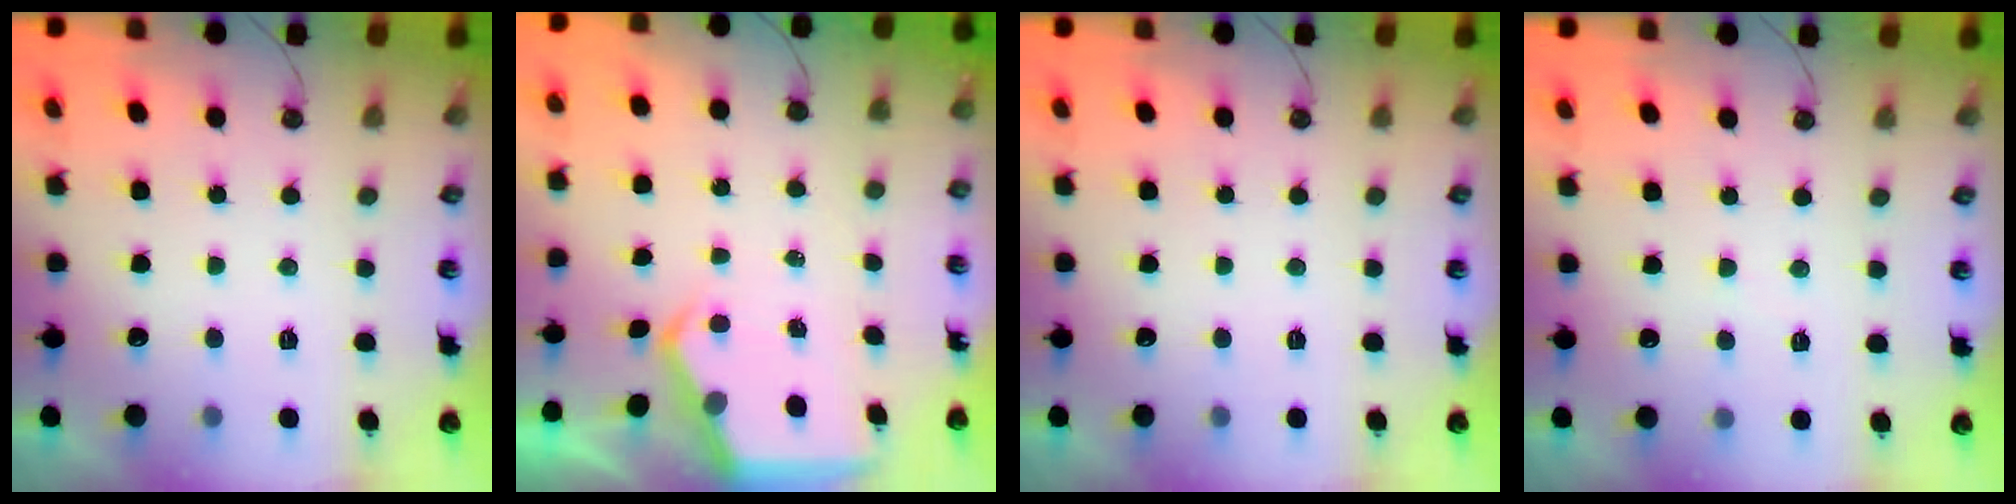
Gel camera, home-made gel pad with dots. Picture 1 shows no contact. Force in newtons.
{"total": 4.9, "press": 4.8, "slide": 0.2}
{"total": 0.0}
{"total": 2.3, "press": 2.3, "slide": 0.4}